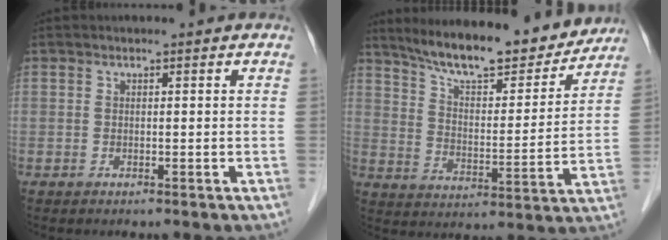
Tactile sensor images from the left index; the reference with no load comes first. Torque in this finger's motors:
{"motor_torque": [-0.29, -0.33, -0.01, 0.03]}